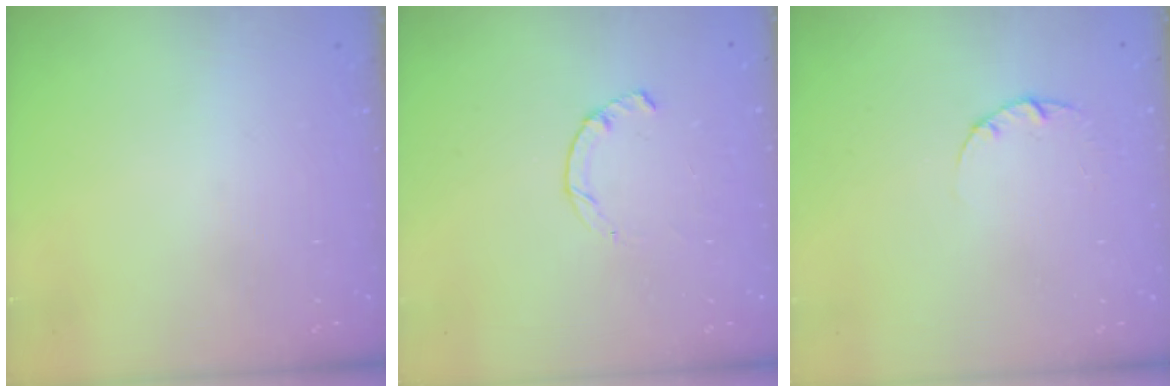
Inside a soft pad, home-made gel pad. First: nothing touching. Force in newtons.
{"total": 1.9, "press": 1.9, "slide": 0.3}
{"total": 2.2, "press": 2.2, "slide": 0.3}